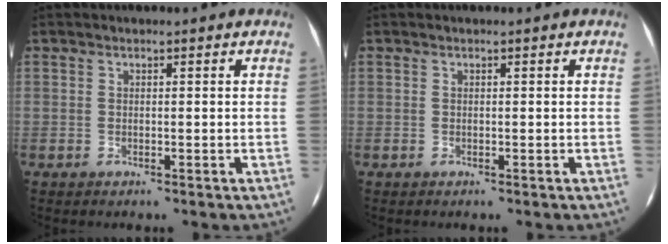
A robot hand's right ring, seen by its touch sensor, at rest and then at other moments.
{"total": 0.0}